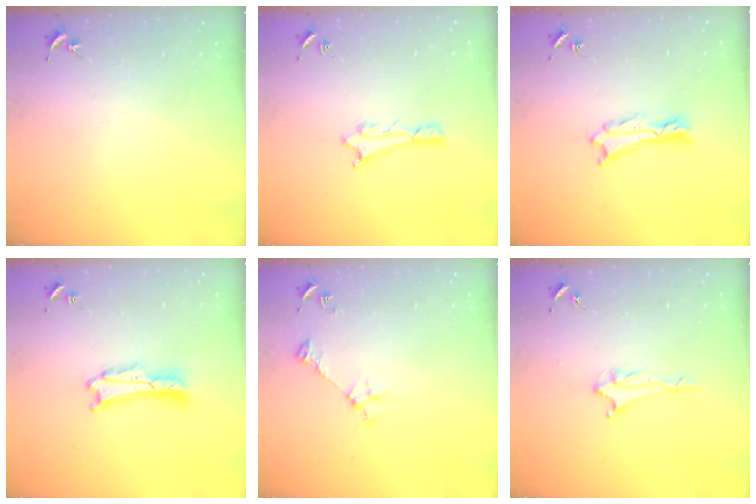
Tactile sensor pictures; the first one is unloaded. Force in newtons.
{"total": 1.1, "press": 1.0, "slide": 0.1}
{"total": 0.7, "press": 0.6, "slide": 0.2}
{"total": 1.4, "press": 1.4, "slide": 0.0}
{"total": 3.6, "press": 3.6, "slide": 0.4}
{"total": 2.0, "press": 2.0, "slide": 0.4}